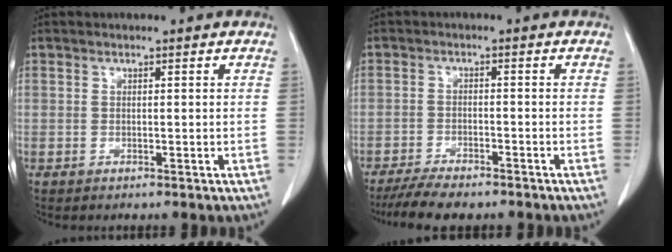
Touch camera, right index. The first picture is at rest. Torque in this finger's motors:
{"motor_torque": [0.16, -0.26, 0.29, 0.08]}